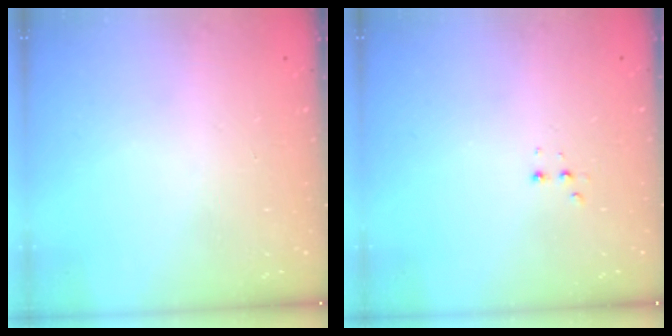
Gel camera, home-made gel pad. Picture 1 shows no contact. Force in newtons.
{"total": 2.4, "press": 2.2, "slide": 0.9}